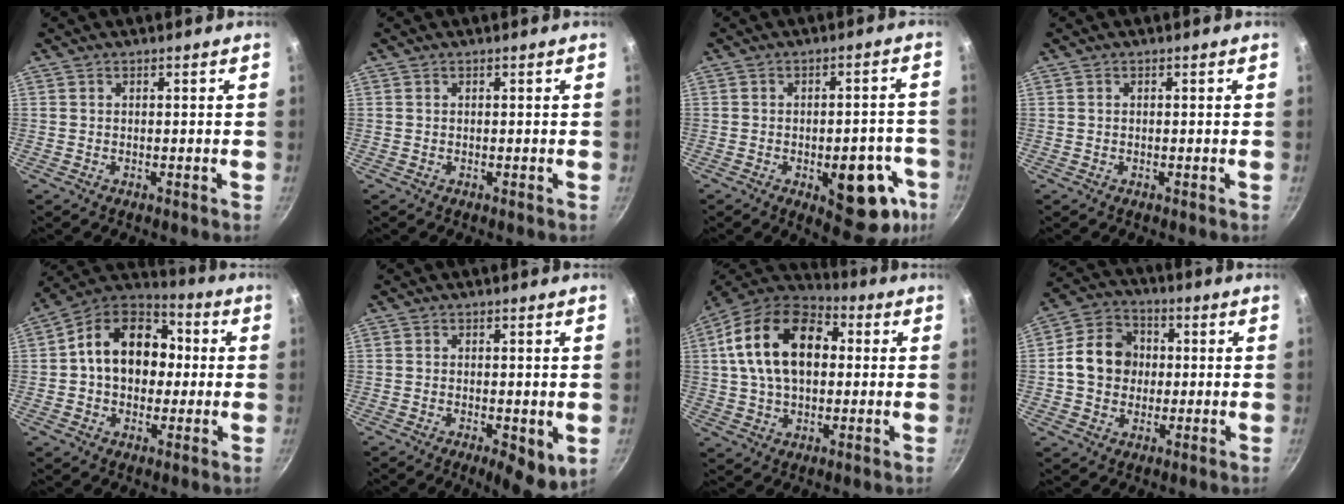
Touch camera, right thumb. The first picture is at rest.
{"total": 0.0}
{"total": 15.0, "force": [-5.5, 7.1, 12.0], "torque": [-0.088, 0.024, -0.064]}
{"total": 0.0}
{"total": 17.1, "force": [1.5, 12.8, 11.4], "torque": [-0.147, 0.036, 0.006]}
{"total": 6.3, "force": [-1.4, 2.4, 5.7], "torque": [-0.070, -0.008, -0.013]}
{"total": 19.8, "force": [3.6, 12.6, 14.8], "torque": [-0.233, 0.024, 0.046]}
{"total": 11.3, "force": [0.4, 9.6, 6.0], "torque": [-0.078, 0.017, -0.007]}